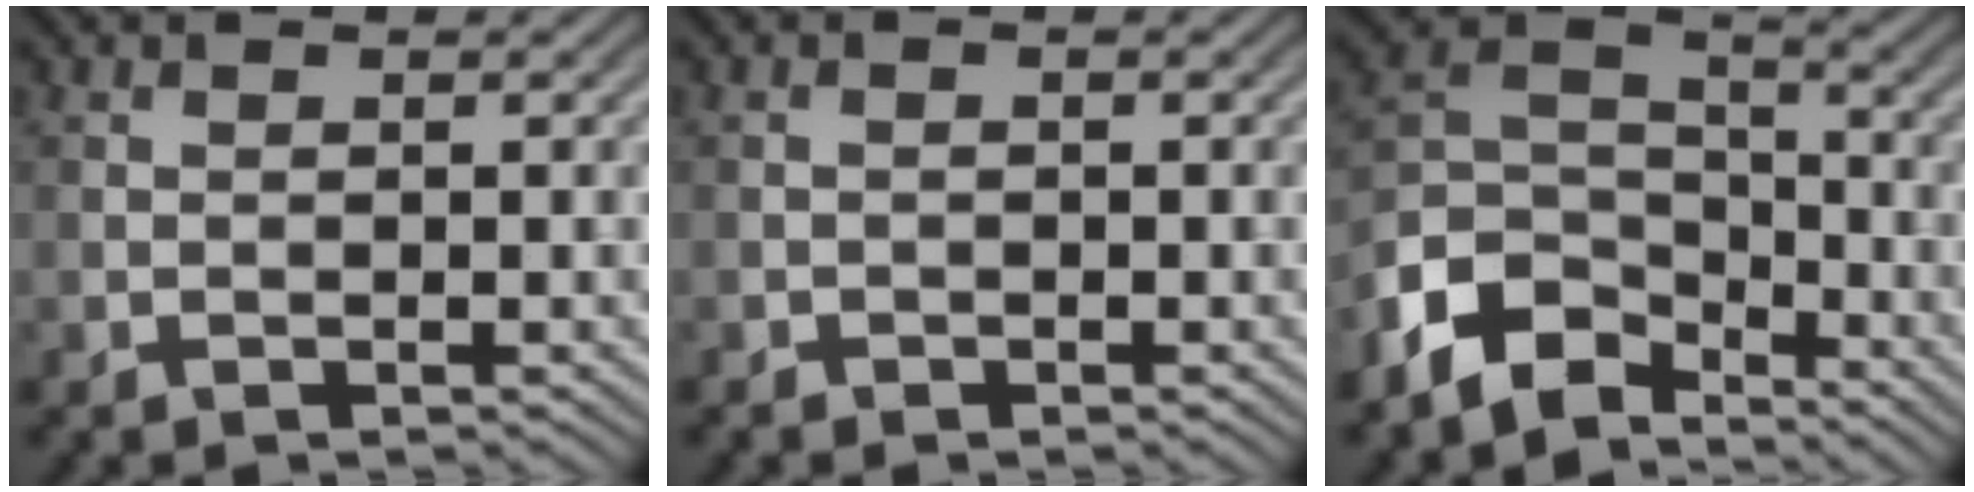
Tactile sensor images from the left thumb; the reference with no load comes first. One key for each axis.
{"total": 0.7, "fx": -0.5, "fy": 0.5, "fz": 0.1, "tx": -0.002, "ty": -0.001, "tz": -0.010}
{"total": 8.9, "fx": -6.2, "fy": 4.9, "fz": 4.0, "tx": -0.082, "ty": -0.002, "tz": -0.143}